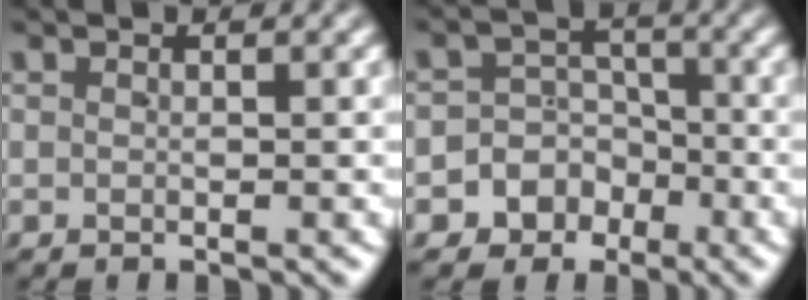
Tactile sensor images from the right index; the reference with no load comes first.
{"total": 7.5, "force": [-3.1, 6.8, 0.9], "torque": [-0.025, -0.010, -0.064]}